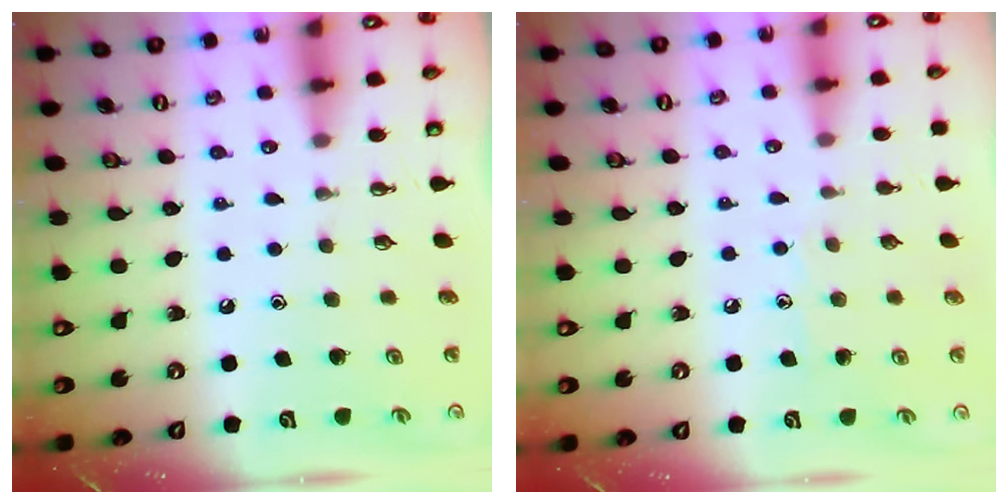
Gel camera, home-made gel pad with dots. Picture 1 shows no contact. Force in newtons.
{"total": 5.6, "press": 5.6, "slide": 0.6}